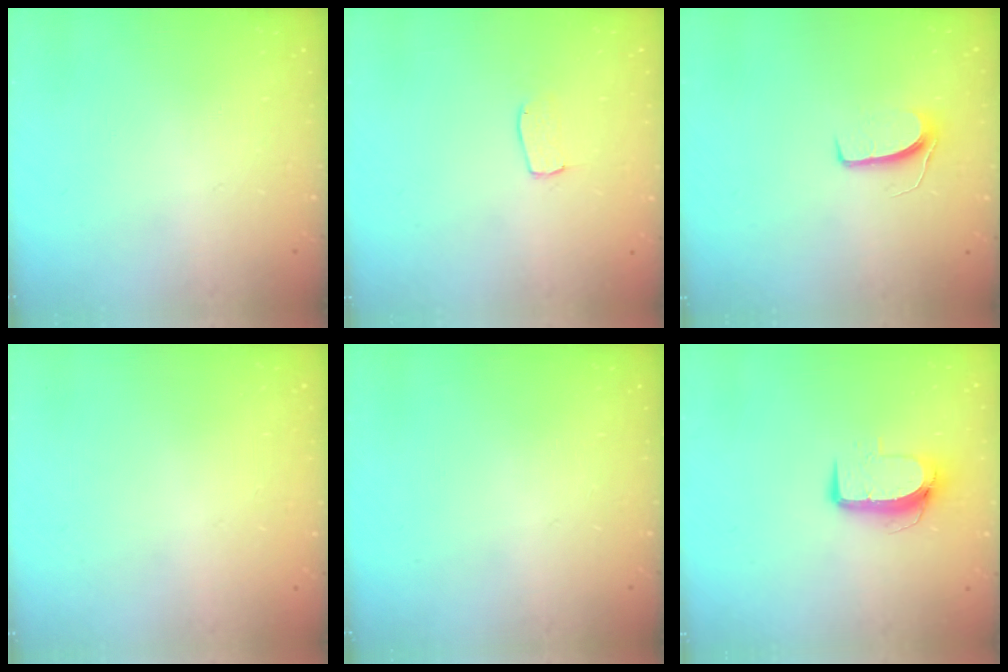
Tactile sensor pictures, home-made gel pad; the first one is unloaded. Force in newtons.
{"total": 3.3, "press": 3.3, "slide": 0.2}
{"total": 6.6, "press": 6.6, "slide": 0.5}
{"total": 0.6, "press": 0.6, "slide": 0.1}
{"total": 0.0}
{"total": 9.1, "press": 9.1, "slide": 0.9}